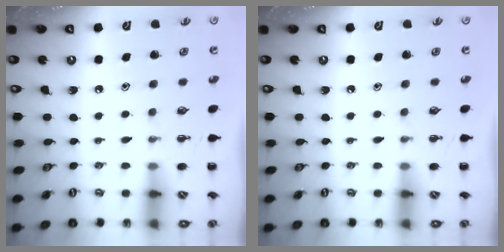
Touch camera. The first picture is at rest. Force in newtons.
{"total": 0.0}